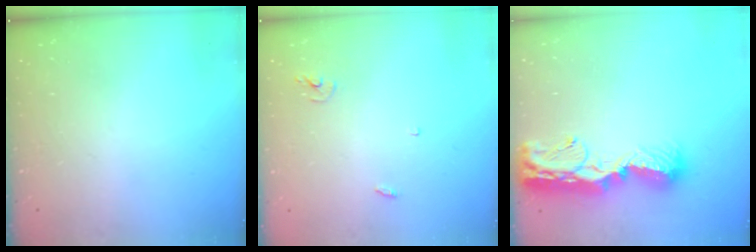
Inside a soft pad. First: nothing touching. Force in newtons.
{"total": 2.9, "press": 2.9, "slide": 0.2}
{"total": 15.0, "press": 15.0, "slide": 1.2}